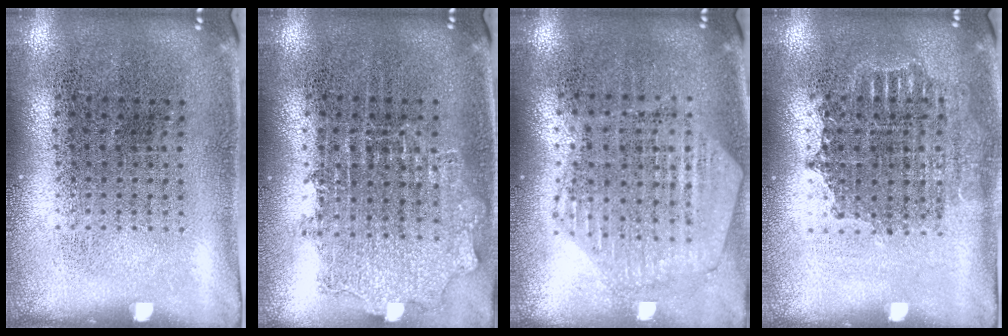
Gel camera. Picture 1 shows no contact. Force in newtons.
{"total": 1.1, "press": 1.1, "slide": 0.3}
{"total": 1.1, "press": 1.1, "slide": 0.1}
{"total": 1.4, "press": 1.2, "slide": 0.7}